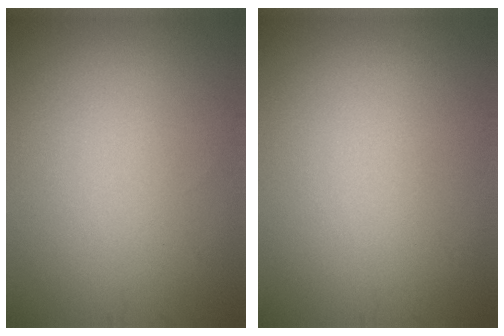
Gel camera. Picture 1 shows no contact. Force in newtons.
{"total": 0.0}